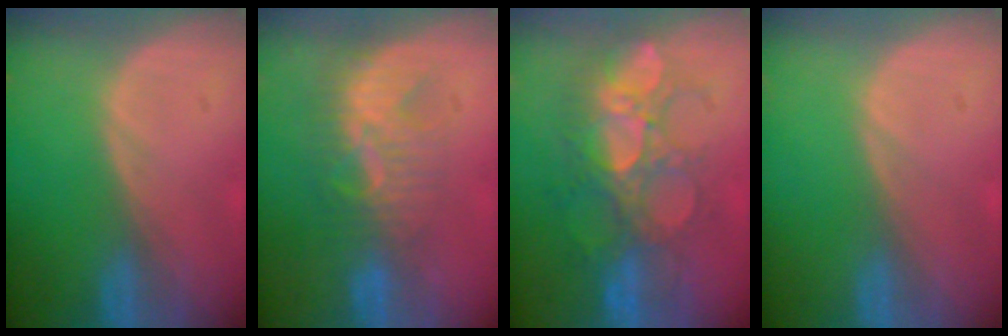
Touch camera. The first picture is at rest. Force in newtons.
{"total": 7.8, "press": 7.2, "slide": 2.8}
{"total": 9.0, "press": 8.8, "slide": 1.7}
{"total": 0.0}